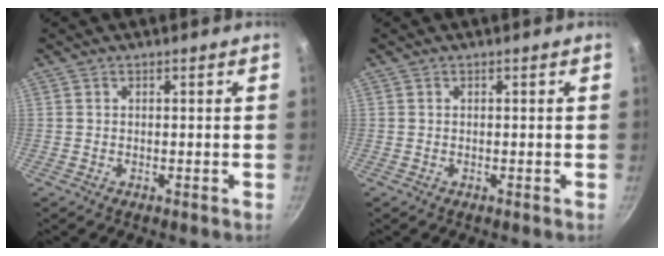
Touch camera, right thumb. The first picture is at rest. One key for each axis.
{"total": 0.0}